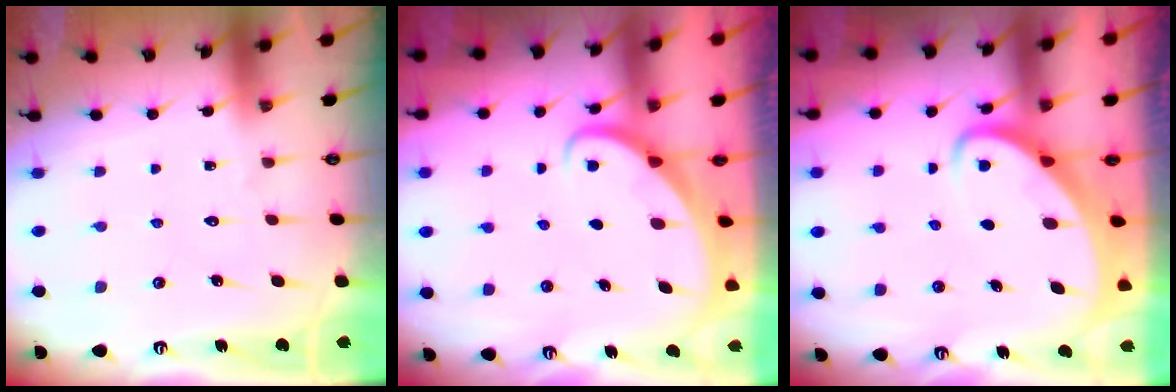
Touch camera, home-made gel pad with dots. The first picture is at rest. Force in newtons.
{"total": 2.2, "press": 2.2, "slide": 0.2}
{"total": 3.7, "press": 3.7, "slide": 0.4}